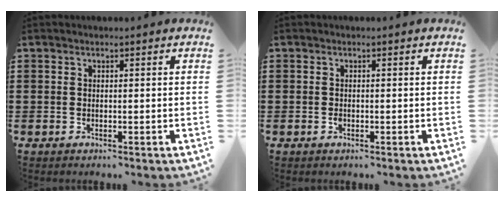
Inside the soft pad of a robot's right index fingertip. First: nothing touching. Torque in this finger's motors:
{"motor_torque": [0.59, 0.49, 0.17, 0.04]}